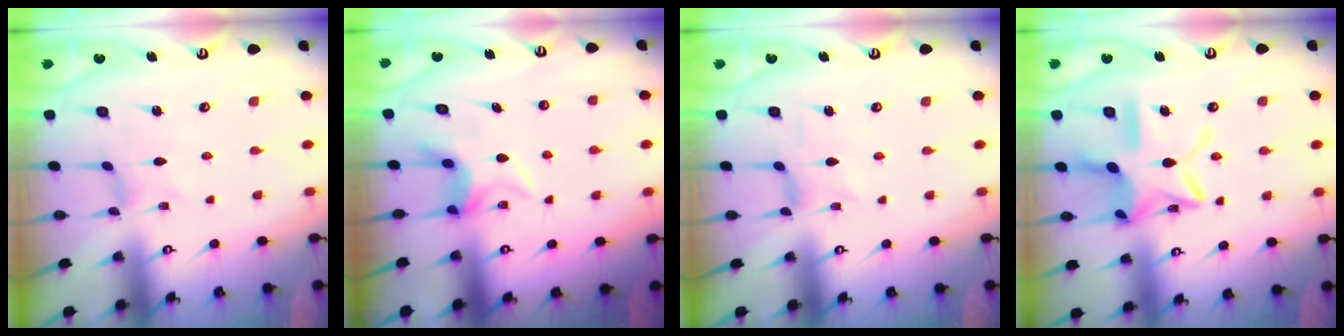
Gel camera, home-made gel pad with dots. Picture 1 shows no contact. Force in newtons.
{"total": 6.5, "press": 6.5, "slide": 0.2}
{"total": 1.0, "press": 0.9, "slide": 0.3}
{"total": 16.4, "press": 16.4, "slide": 1.3}